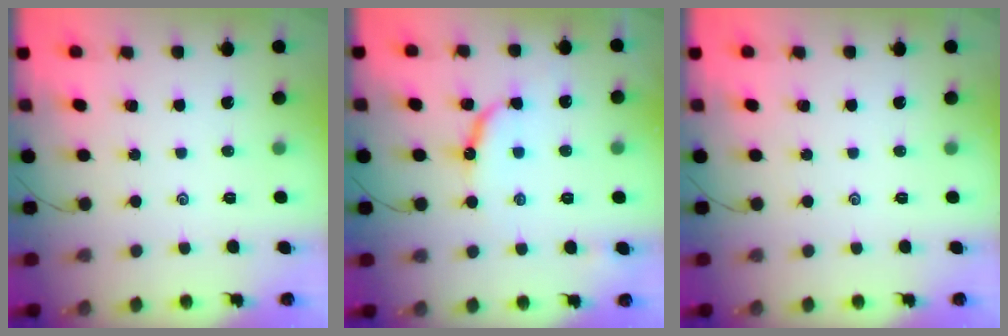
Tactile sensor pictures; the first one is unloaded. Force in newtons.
{"total": 8.7, "press": 8.7, "slide": 0.6}
{"total": 0.0}